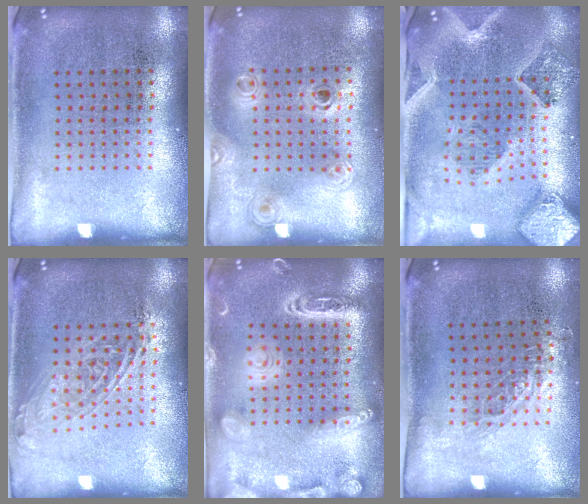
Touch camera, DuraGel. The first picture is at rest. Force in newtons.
{"total": 1.2, "press": 1.0, "slide": 0.7}
{"total": 2.3, "press": 2.1, "slide": 1.0}
{"total": 1.6, "press": 1.3, "slide": 0.9}
{"total": 2.7, "press": 2.7, "slide": 0.2}
{"total": 0.7, "press": 0.7, "slide": 0.1}